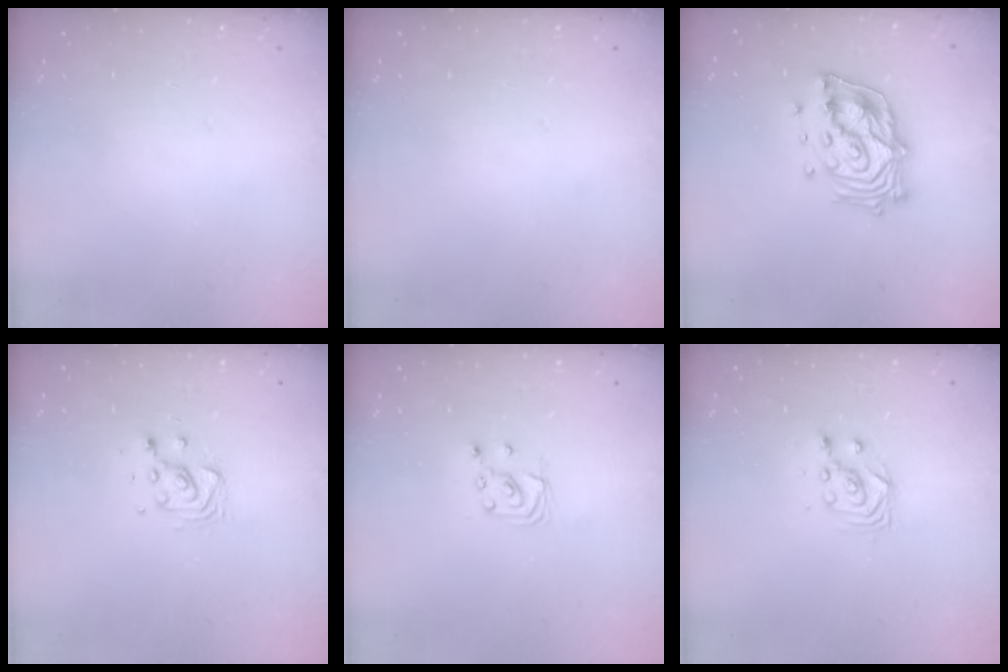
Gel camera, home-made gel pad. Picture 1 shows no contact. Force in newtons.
{"total": 0.0}
{"total": 16.0, "press": 15.9, "slide": 2.3}
{"total": 8.3, "press": 8.0, "slide": 2.1}
{"total": 2.4, "press": 2.4, "slide": 0.2}
{"total": 2.9, "press": 2.9, "slide": 0.4}